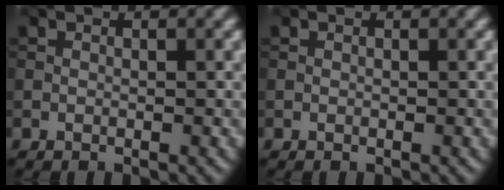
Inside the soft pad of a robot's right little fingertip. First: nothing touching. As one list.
[{"total": 0.0}]